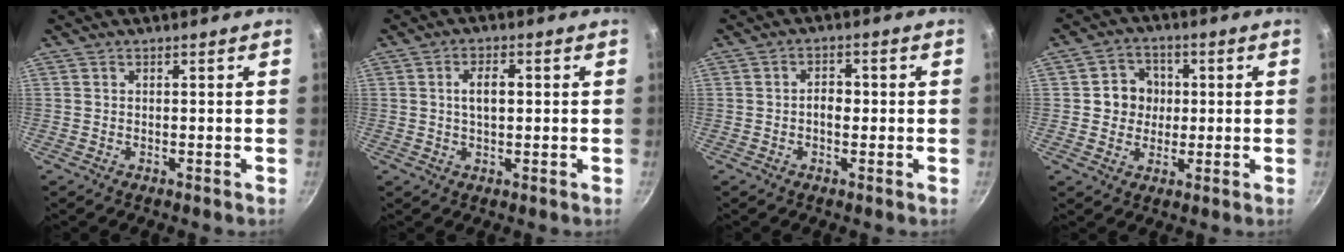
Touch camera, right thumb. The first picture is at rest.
{"total": 4.4, "force": [0.5, 2.2, 3.7], "torque": [-0.056, 0.010, 0.006]}
{"total": 3.1, "force": [-0.3, 2.1, 2.3], "torque": [-0.018, 0.010, -0.008]}
{"total": 6.9, "force": [0.6, 6.4, 2.5], "torque": [0.000, 0.006, 0.001]}